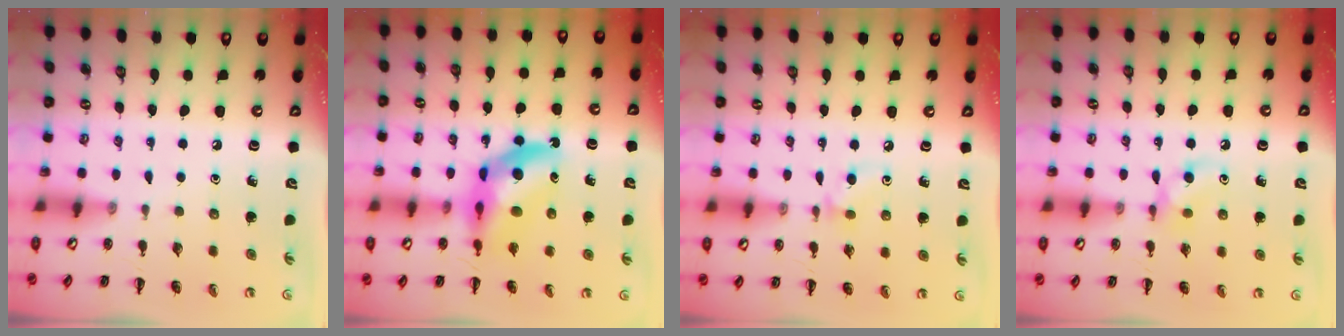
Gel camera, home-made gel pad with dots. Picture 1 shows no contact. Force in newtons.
{"total": 11.3, "press": 10.7, "slide": 3.6}
{"total": 6.1, "press": 5.8, "slide": 2.0}
{"total": 5.9, "press": 5.6, "slide": 1.7}